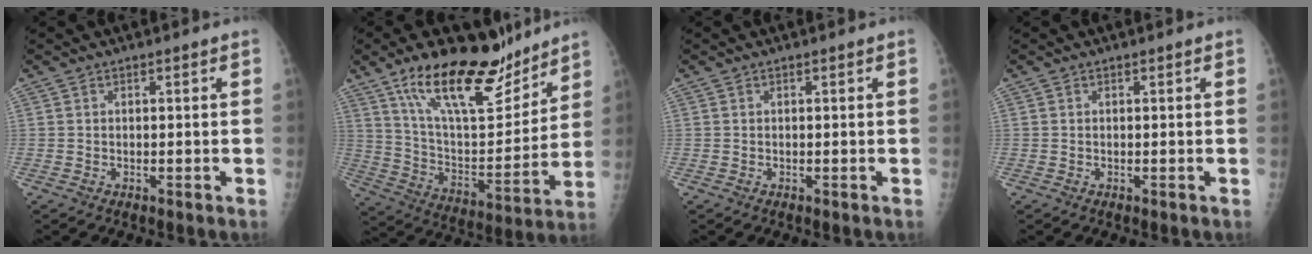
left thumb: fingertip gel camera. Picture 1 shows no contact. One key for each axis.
{"total": 22.1, "fx": 15.5, "fy": 8.3, "fz": 13.3, "tx": -0.175, "ty": -0.079, "tz": 0.266}
{"total": 0.0}
{"total": 0.0}